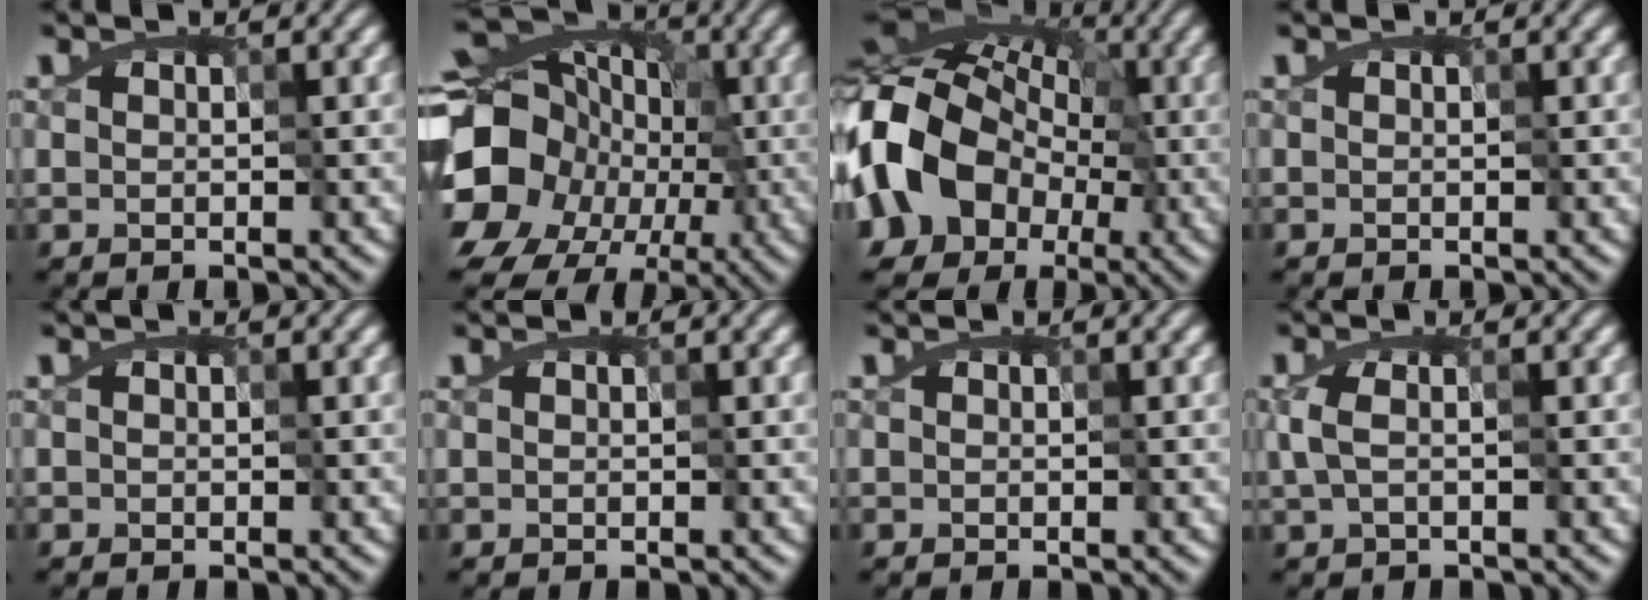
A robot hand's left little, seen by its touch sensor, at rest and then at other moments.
{"total": 18.7, "force": [-6.8, 15.1, 8.7], "torque": [-0.168, -0.018, -0.152]}
{"total": 15.7, "force": [-4.6, 11.9, 9.1], "torque": [-0.188, -0.004, -0.091]}
{"total": 0.0}
{"total": 0.0}
{"total": 0.0}
{"total": 0.0}
{"total": 1.5, "force": [-0.7, 0.5, 1.2], "torque": [-0.035, -0.006, -0.005]}